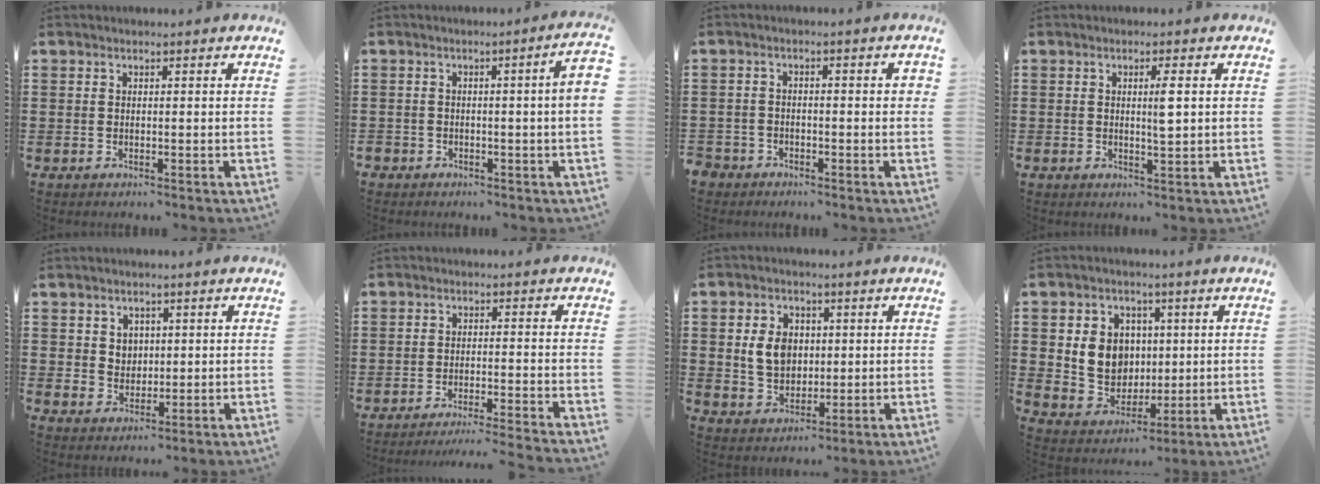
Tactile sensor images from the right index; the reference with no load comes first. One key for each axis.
{"total": 3.3, "fx": -1.0, "fy": 0.4, "fz": 3.1, "tx": -0.050, "ty": -0.003, "tz": -0.017}
{"total": 2.3, "fx": -2.1, "fy": 1.1, "fz": 0.3, "tx": -0.009, "ty": 0.003, "tz": -0.046}
{"total": 2.7, "fx": 0.4, "fy": 0.4, "fz": 2.7, "tx": -0.051, "ty": 0.001, "tz": 0.005}
{"total": 3.2, "fx": 1.4, "fy": 2.9, "fz": 0.5, "tx": -0.012, "ty": 0.009, "tz": 0.023}
{"total": 3.0, "fx": -2.8, "fy": -0.7, "fz": 0.8, "tx": -0.015, "ty": -0.006, "tz": -0.058}
{"total": 6.4, "fx": 0.9, "fy": 4.9, "fz": 4.0, "tx": -0.107, "ty": 0.010, "tz": 0.011}
{"total": 7.7, "fx": 1.3, "fy": 7.0, "fz": 3.1, "tx": -0.064, "ty": 0.012, "tz": 0.023}